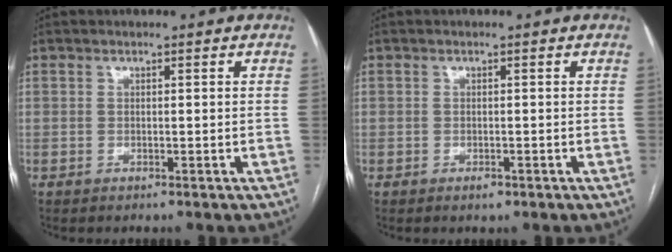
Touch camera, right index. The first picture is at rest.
{"total": 1.0, "force": [-0.7, 0.5, 0.6], "torque": [-0.008, 0.000, -0.006]}